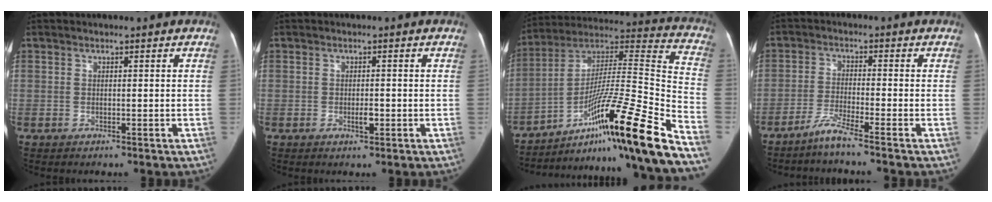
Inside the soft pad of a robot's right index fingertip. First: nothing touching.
{"total": 2.1, "force": [-0.6, 0.8, 1.8], "torque": [-0.030, 0.001, -0.007]}
{"total": 27.8, "force": [-17.8, -0.3, 21.4], "torque": [-0.292, 0.011, -0.301]}
{"total": 4.1, "force": [-3.5, -0.7, 1.9], "torque": [-0.045, -0.016, -0.077]}